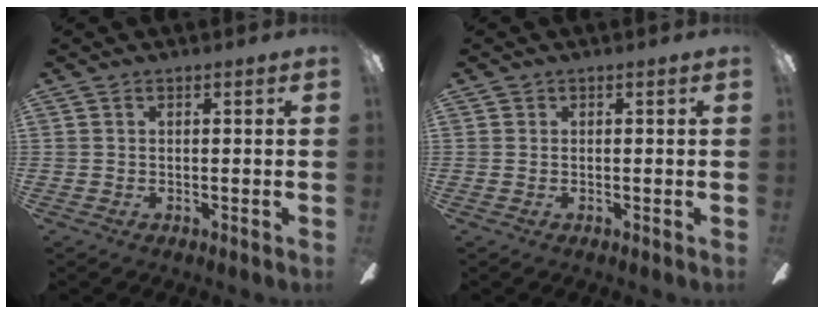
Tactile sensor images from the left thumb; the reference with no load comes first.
{"total": 0.0}